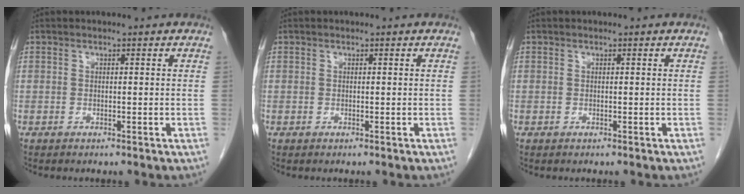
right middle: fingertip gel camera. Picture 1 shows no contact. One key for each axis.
{"total": 0.0}
{"total": 0.0}